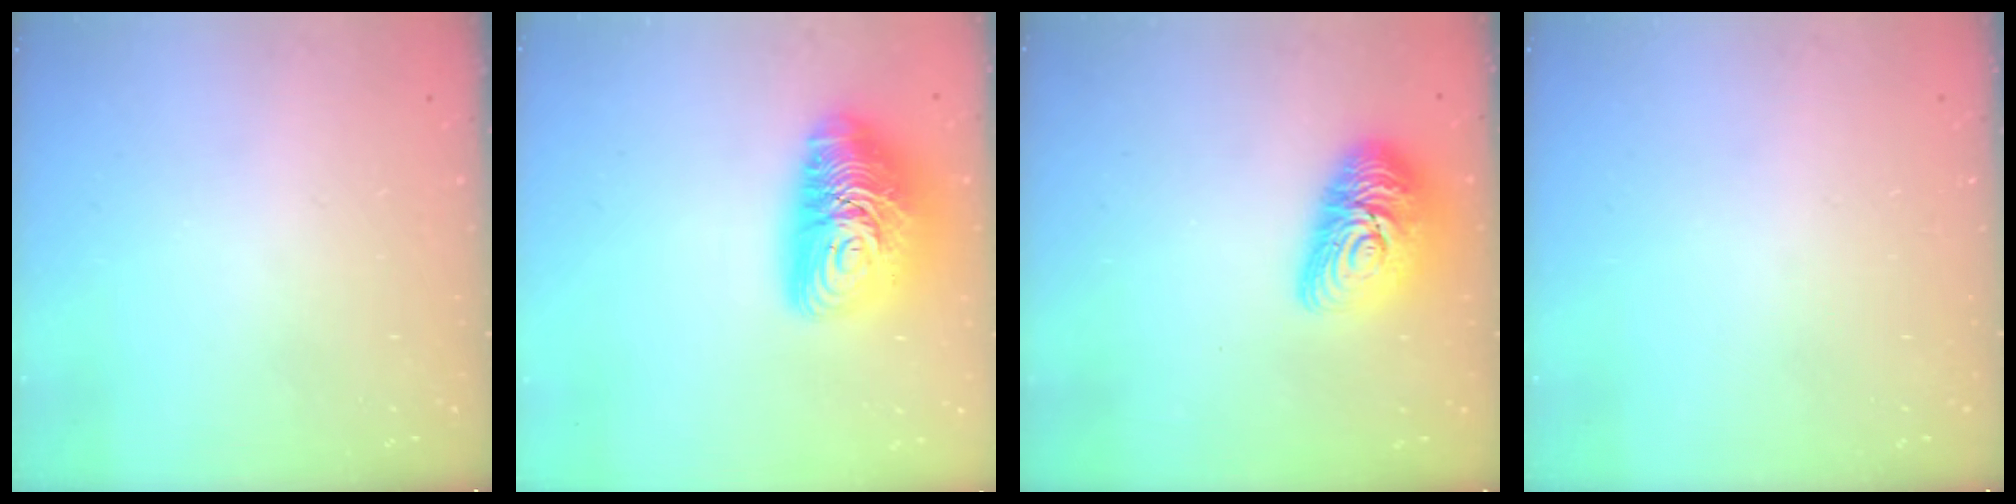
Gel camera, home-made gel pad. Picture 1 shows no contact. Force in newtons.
{"total": 17.0, "press": 16.9, "slide": 1.3}
{"total": 14.6, "press": 14.5, "slide": 1.1}
{"total": 0.0}